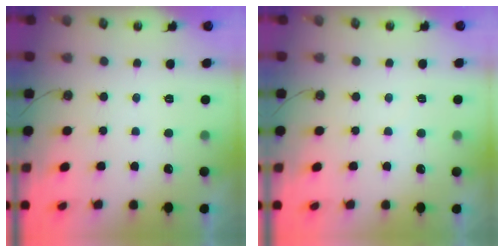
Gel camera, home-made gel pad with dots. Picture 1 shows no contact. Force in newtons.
{"total": 3.8, "press": 3.8, "slide": 0.5}